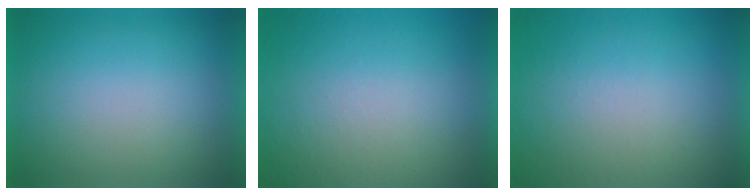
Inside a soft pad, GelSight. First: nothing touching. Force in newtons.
{"total": 8.3}
{"total": 1.2}